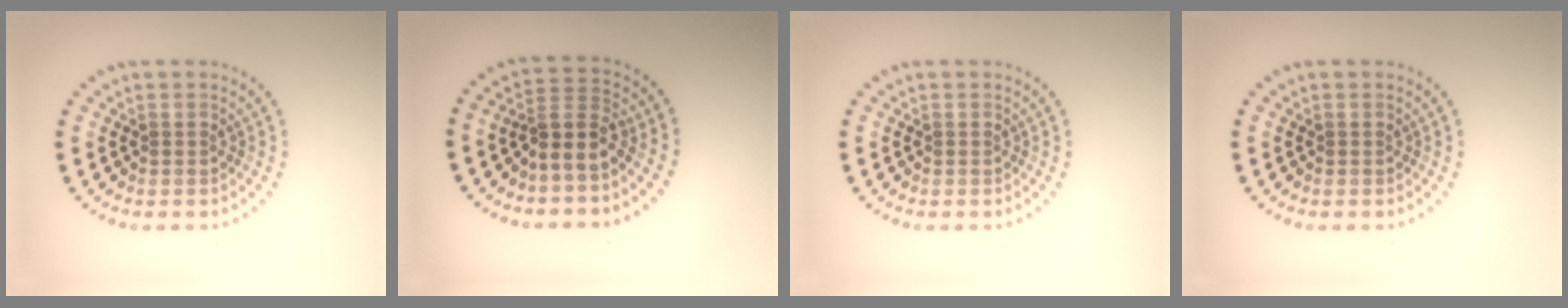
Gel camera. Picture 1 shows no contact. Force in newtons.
{"total": 3.1, "press": 2.5, "slide": 1.9}
{"total": 0.0}
{"total": 0.0}